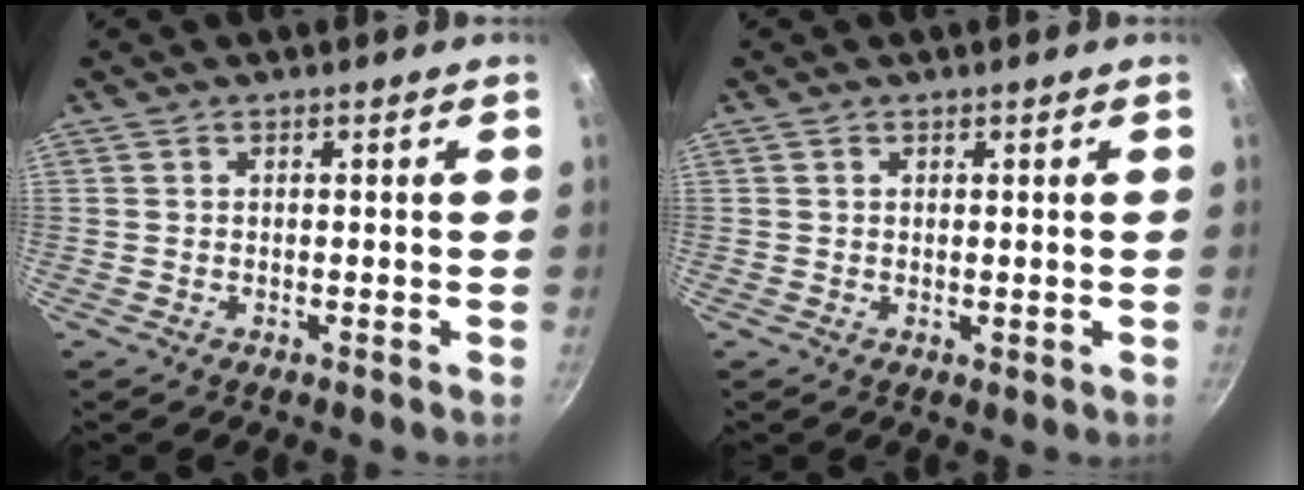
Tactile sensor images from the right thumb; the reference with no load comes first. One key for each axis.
{"total": 0.6, "fx": 0.4, "fy": 0.3, "fz": 0.4, "tx": -0.004, "ty": -0.004, "tz": 0.004}